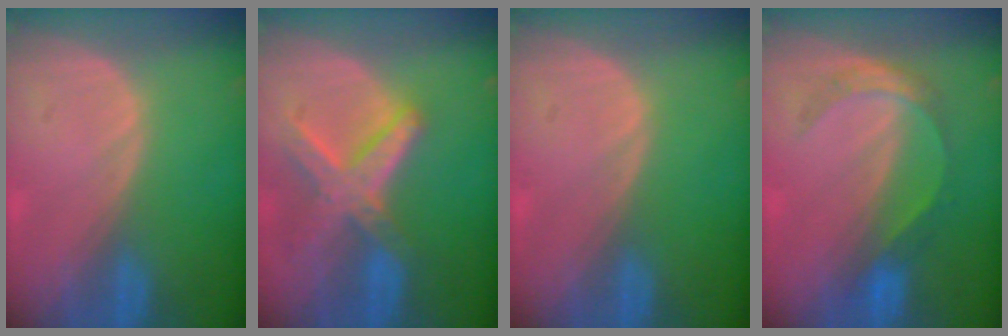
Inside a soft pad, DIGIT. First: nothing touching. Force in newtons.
{"total": 8.2, "press": 7.1, "slide": 4.1}
{"total": 0.0}
{"total": 4.6, "press": 4.6, "slide": 0.2}